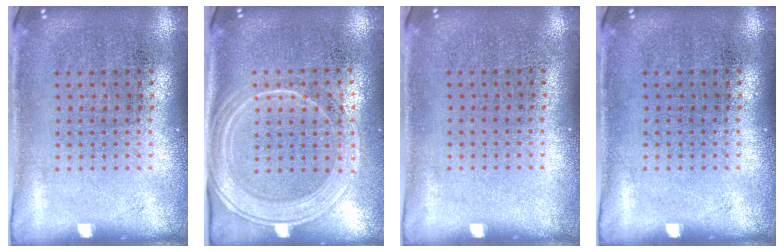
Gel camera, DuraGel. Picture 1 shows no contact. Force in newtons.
{"total": 2.1, "press": 1.9, "slide": 0.9}
{"total": 0.0}
{"total": 0.0}